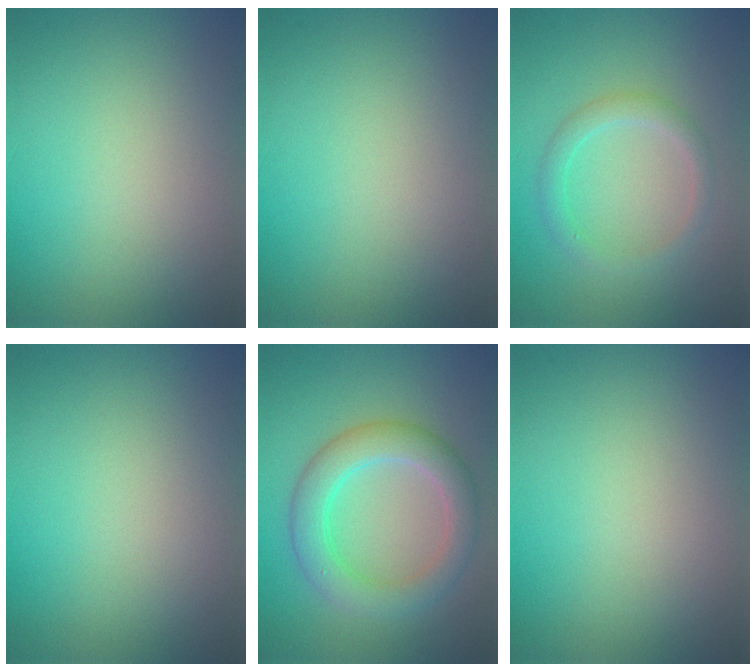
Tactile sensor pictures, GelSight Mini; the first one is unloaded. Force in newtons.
{"total": 0.0}
{"total": 2.0, "press": 2.0, "slide": 0.1}
{"total": 0.0}
{"total": 4.8, "press": 4.8, "slide": 0.3}
{"total": 0.0}